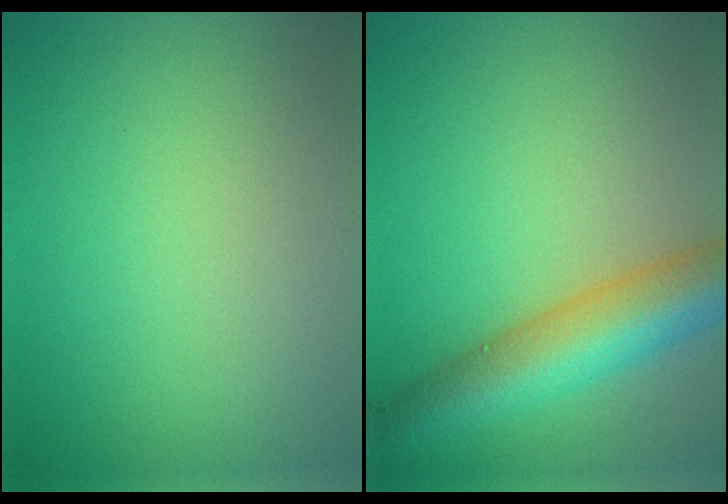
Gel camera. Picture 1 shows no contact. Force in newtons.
{"total": 8.5, "press": 8.5, "slide": 0.3}